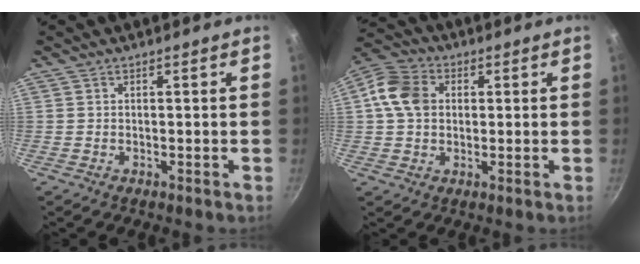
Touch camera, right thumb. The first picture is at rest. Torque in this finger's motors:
{"motor_torque": [0.10, 0.11, 0.75, 0.15, 0.07]}